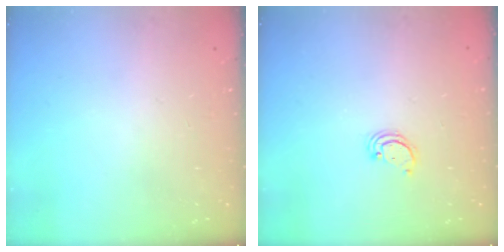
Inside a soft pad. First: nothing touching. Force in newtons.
{"total": 2.2, "press": 2.2, "slide": 0.2}